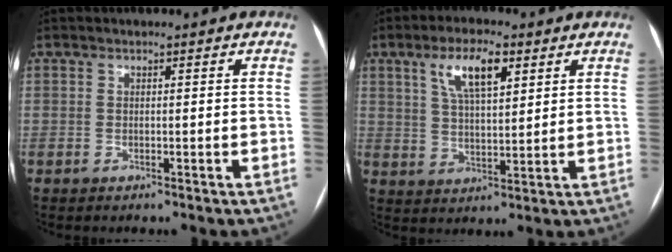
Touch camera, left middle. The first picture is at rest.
{"total": 7.9, "force": [3.9, 2.7, 6.3], "torque": [-0.119, 0.013, 0.071]}